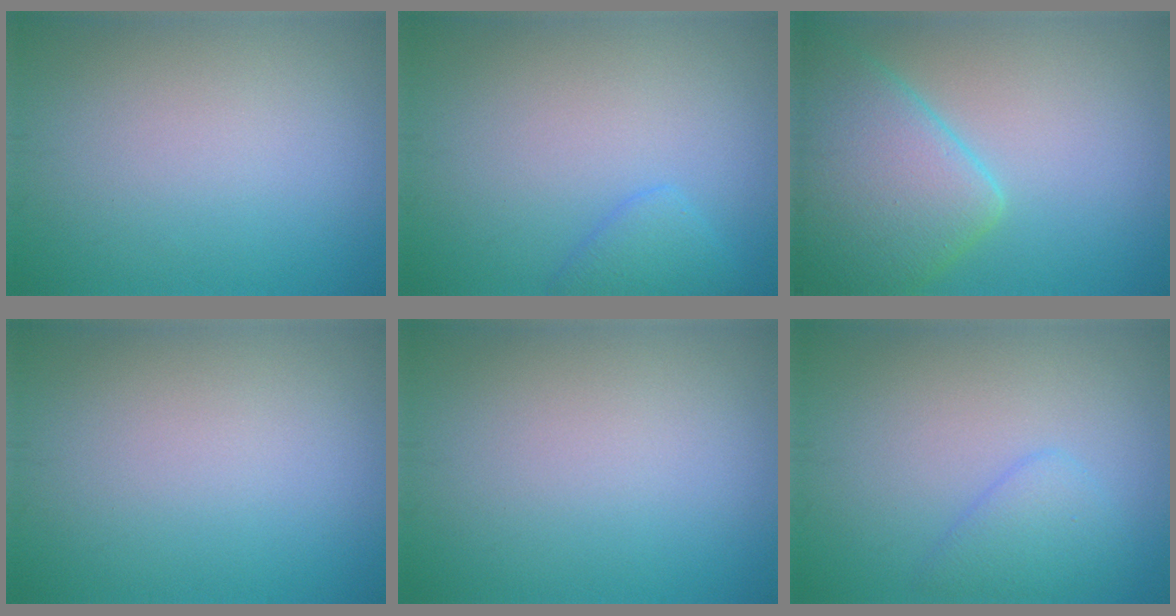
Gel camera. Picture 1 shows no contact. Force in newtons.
{"total": 2.0, "press": 1.9, "slide": 0.0}
{"total": 8.5, "press": 8.5, "slide": 0.5}
{"total": 0.0}
{"total": 0.0}
{"total": 2.3, "press": 2.3, "slide": 0.2}